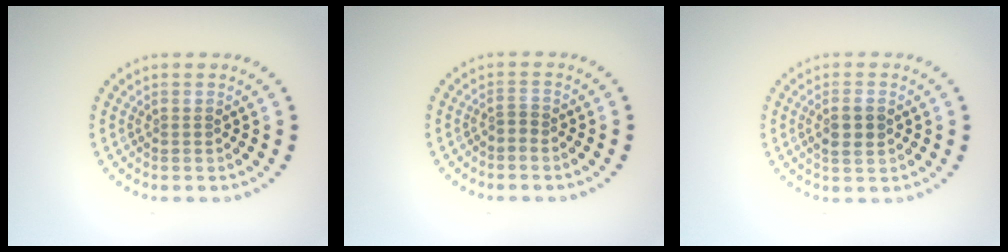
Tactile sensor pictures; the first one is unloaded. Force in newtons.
{"total": 0.8, "press": 0.5, "slide": 0.7}
{"total": 2.2, "press": 2.2, "slide": 0.4}